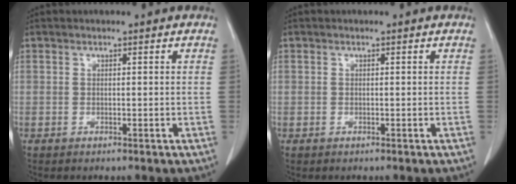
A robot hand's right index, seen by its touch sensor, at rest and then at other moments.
{"total": 0.5, "force": [0.0, 0.5, -0.1], "torque": [0.008, 0.008, -0.001]}